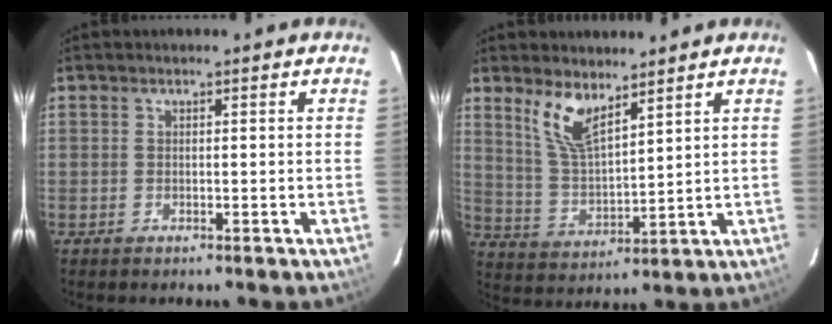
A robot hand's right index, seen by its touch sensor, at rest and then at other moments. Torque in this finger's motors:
{"motor_torque": [0.16, 0.12, 0.17, 0.05]}